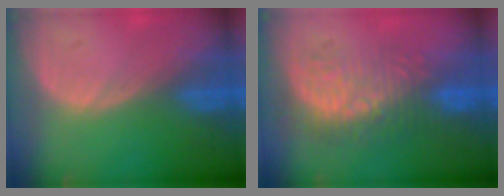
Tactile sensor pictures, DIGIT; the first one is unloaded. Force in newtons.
{"total": 8.9, "press": 8.6, "slide": 2.3}